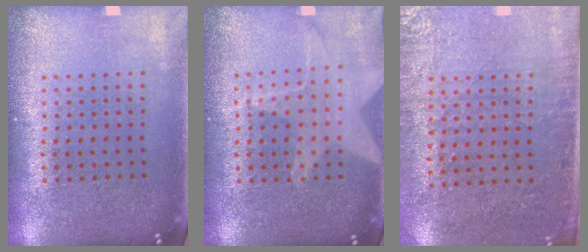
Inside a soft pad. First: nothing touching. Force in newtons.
{"total": 1.1, "press": 1.1, "slide": 0.1}
{"total": 2.9, "press": 2.5, "slide": 1.5}